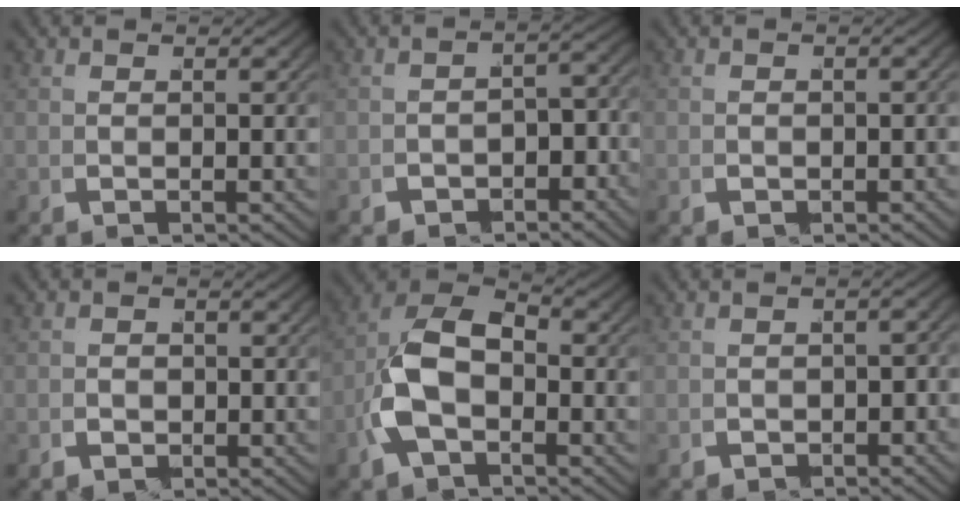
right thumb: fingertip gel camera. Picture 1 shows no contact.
{"total": 2.6, "force": [-1.9, 1.5, 1.1], "torque": [-0.009, -0.007, -0.028]}
{"total": 0.9, "force": [-0.6, 0.6, 0.1], "torque": [0.002, -0.002, -0.010]}
{"total": 1.6, "force": [-0.8, 1.3, 0.4], "torque": [-0.001, -0.002, -0.014]}
{"total": 8.8, "force": [-0.5, 6.1, 6.3], "torque": [-0.153, -0.017, 0.000]}
{"total": 1.8, "force": [-1.3, 1.1, 0.5], "torque": [0.000, -0.005, -0.021]}